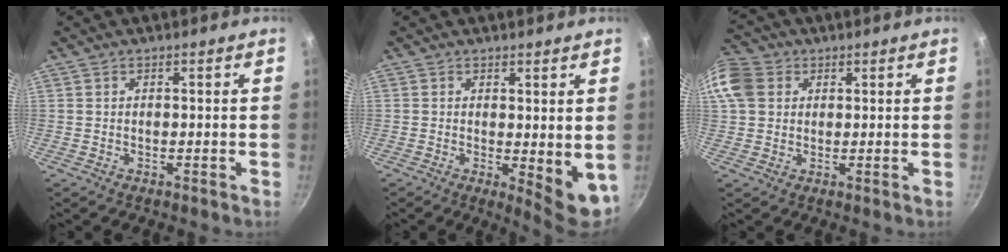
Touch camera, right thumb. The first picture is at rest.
{"total": 7.0, "force": [0.4, 2.8, 6.4], "torque": [-0.077, -0.016, 0.012]}
{"total": 9.7, "force": [2.5, 8.0, 4.9], "torque": [-0.096, 0.013, 0.036]}